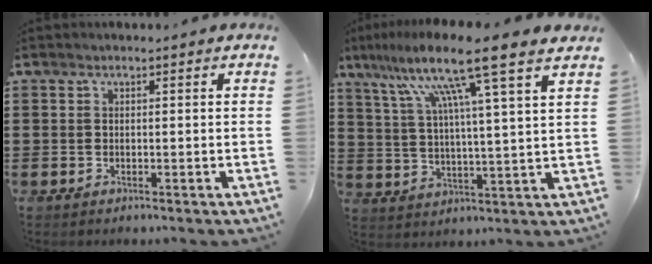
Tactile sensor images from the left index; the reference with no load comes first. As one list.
[{"total": 12.5, "force": [8.9, -0.4, 8.7], "torque": [-0.180, -0.037, 0.137]}]